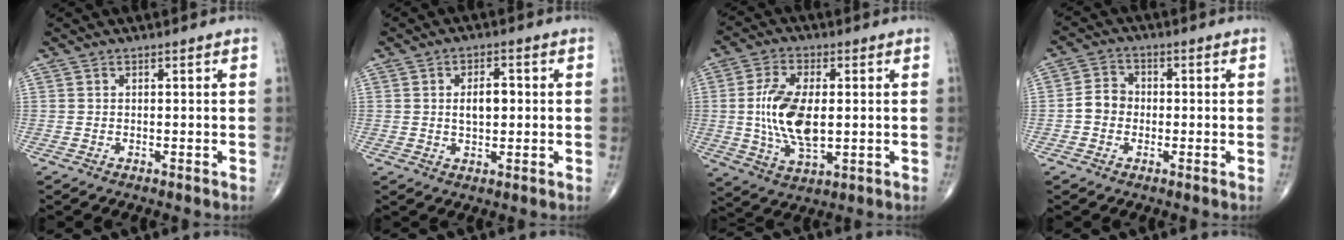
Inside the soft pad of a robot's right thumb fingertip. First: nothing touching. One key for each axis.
{"total": 5.3, "fx": 0.5, "fy": 2.9, "fz": 4.4, "tx": -0.065, "ty": 0.005, "tz": 0.009}
{"total": 13.3, "fx": 0.3, "fy": 6.7, "fz": 11.5, "tx": -0.225, "ty": -0.006, "tz": 0.011}
{"total": 4.5, "fx": -0.8, "fy": 3.9, "fz": 2.1, "tx": -0.026, "ty": 0.018, "tz": -0.024}